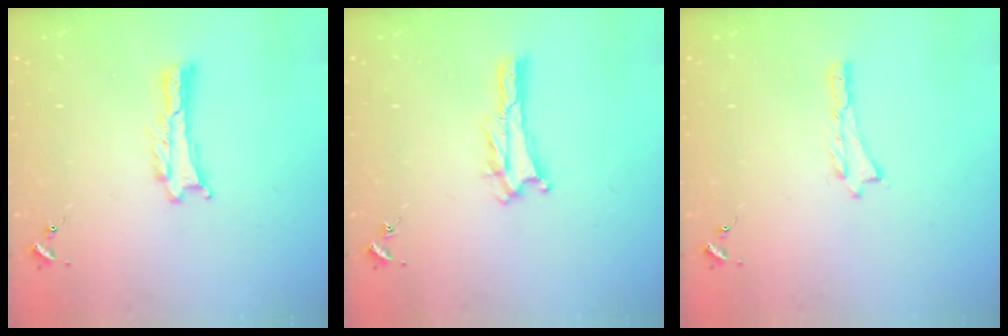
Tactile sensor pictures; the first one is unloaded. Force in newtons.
{"total": 1.3, "press": 1.3, "slide": 0.4}
{"total": 0.0}